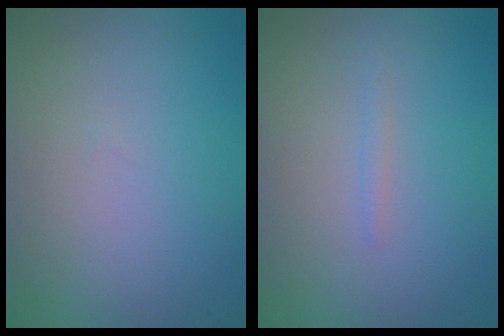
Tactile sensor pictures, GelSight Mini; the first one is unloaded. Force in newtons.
{"total": 0.8, "press": 0.7, "slide": 0.1}